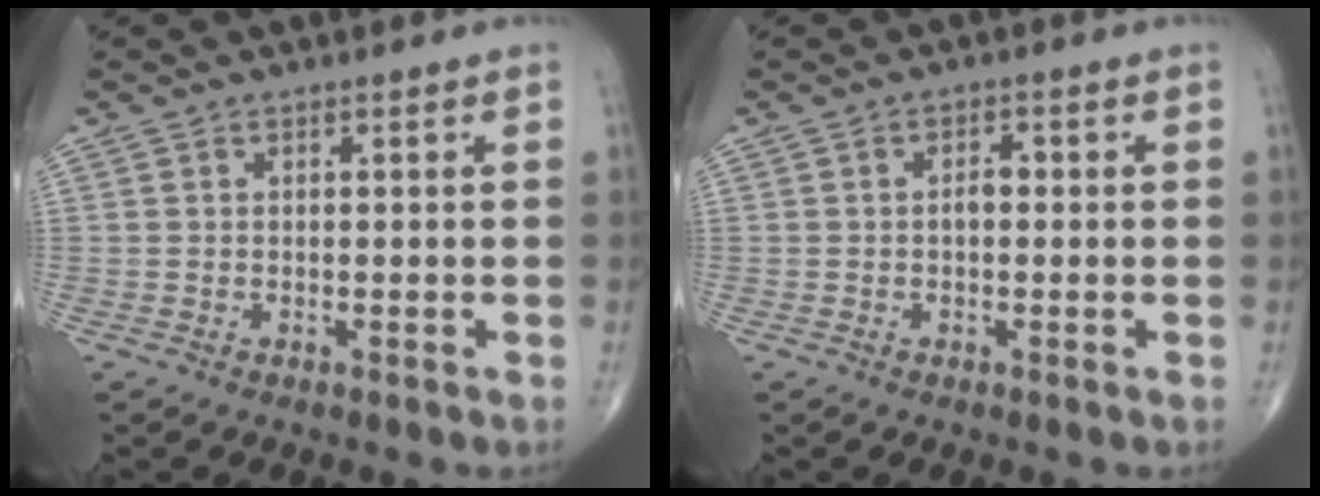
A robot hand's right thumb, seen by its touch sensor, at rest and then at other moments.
{"total": 2.1, "force": [0.0, 1.1, 1.8], "torque": [-0.027, 0.008, -0.004]}